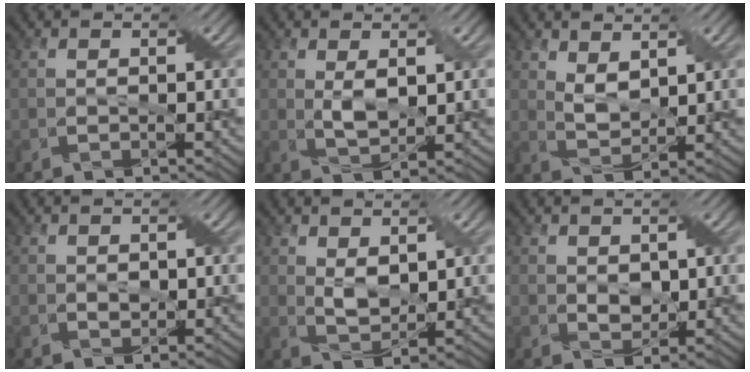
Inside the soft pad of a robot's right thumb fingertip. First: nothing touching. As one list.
[{"total": 3.0, "force": [0.6, 1.4, 2.6], "torque": [-0.060, -0.005, 0.015]}, {"total": 3.5, "force": [2.1, 1.7, 2.3], "torque": [-0.055, -0.005, 0.044]}, {"total": 0.8, "force": [0.2, 0.6, 0.5], "torque": [-0.013, -0.002, 0.008]}, {"total": 3.3, "force": [1.5, 1.7, 2.4], "torque": [-0.057, -0.005, 0.031]}, {"total": 2.3, "force": [0.7, 1.6, 1.5], "torque": [-0.036, -0.003, 0.015]}]